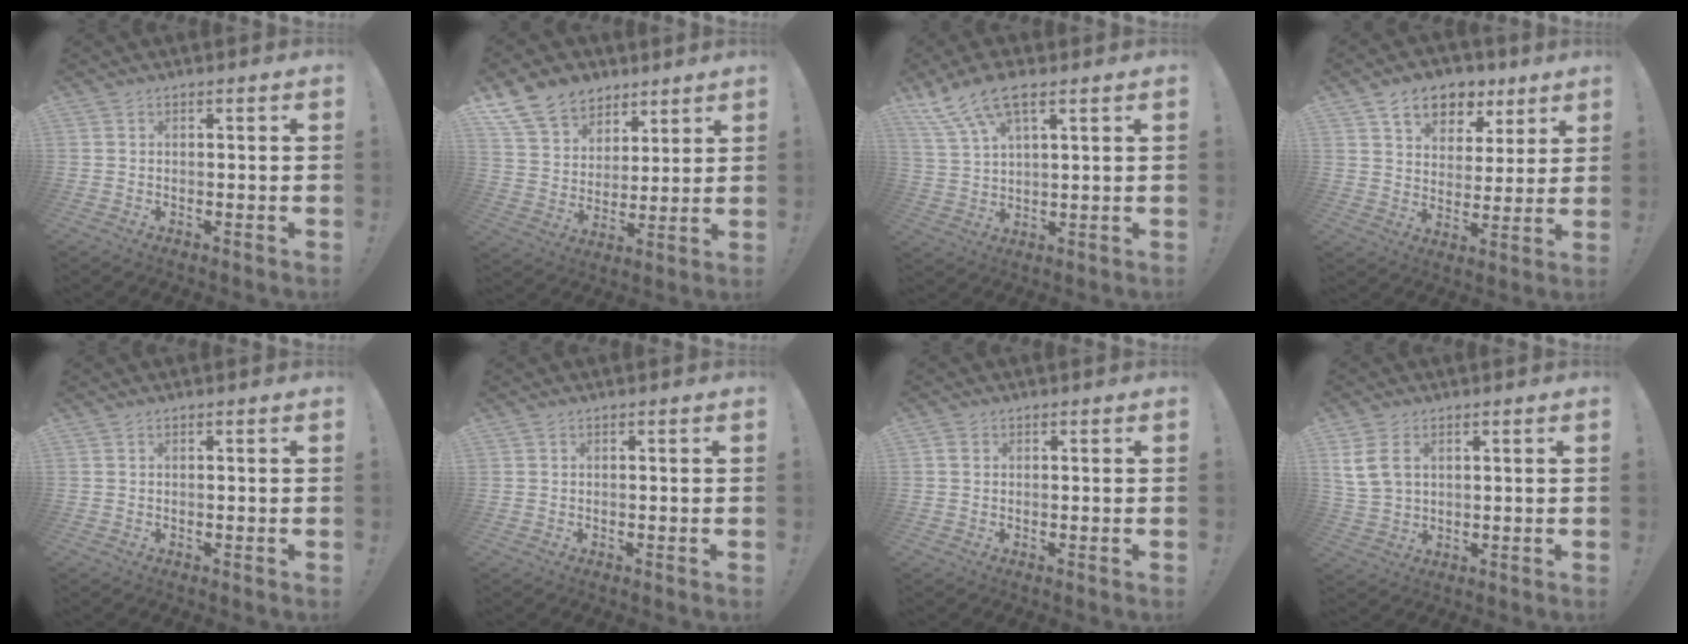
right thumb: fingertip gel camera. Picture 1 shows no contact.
{"total": 13.4, "force": [9.1, 9.1, 3.8], "torque": [-0.076, -0.058, 0.179]}
{"total": 10.6, "force": [7.0, 3.9, 7.0], "torque": [-0.137, -0.026, 0.133]}
{"total": 11.3, "force": [7.0, 7.5, 4.7], "torque": [-0.079, -0.036, 0.133]}
{"total": 0.0}
{"total": 0.0}
{"total": 1.5, "force": [0.5, 1.2, 0.7], "torque": [-0.006, 0.001, 0.008]}
{"total": 8.0, "force": [3.1, 5.3, 5.1], "torque": [-0.100, -0.002, 0.062]}